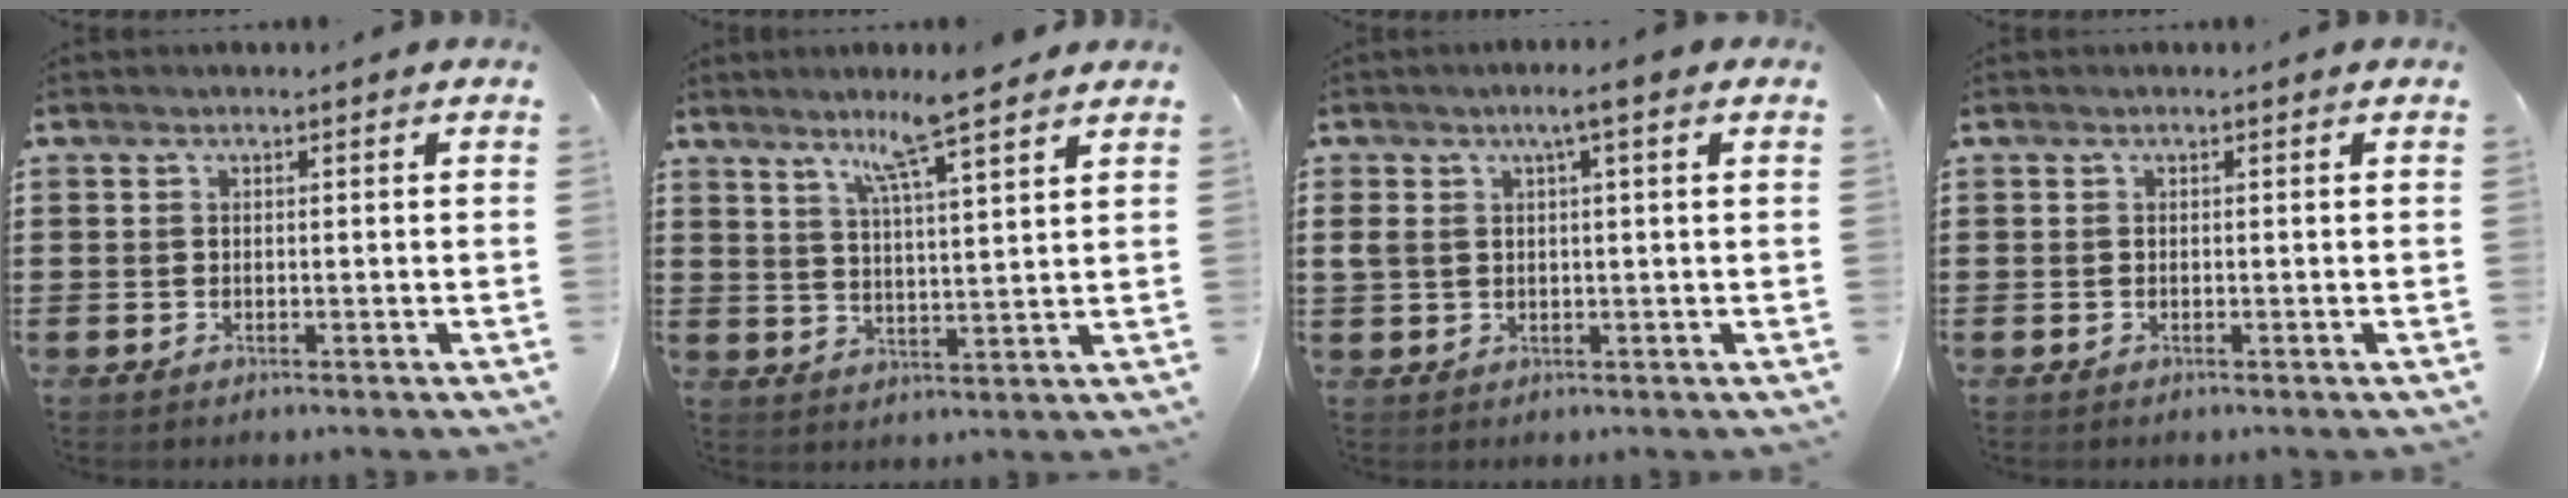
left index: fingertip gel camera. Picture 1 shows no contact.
{"total": 7.7, "force": [5.9, -0.3, 5.0], "torque": [-0.096, -0.019, 0.098]}
{"total": 3.4, "force": [1.1, 0.8, 3.1], "torque": [-0.063, 0.005, 0.017]}
{"total": 0.0}